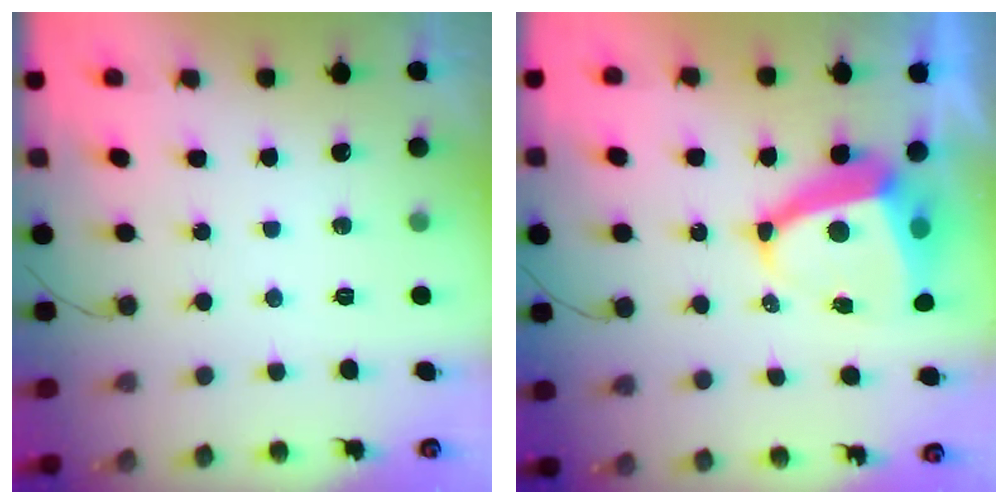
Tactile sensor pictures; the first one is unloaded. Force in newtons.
{"total": 10.2, "press": 10.1, "slide": 1.4}